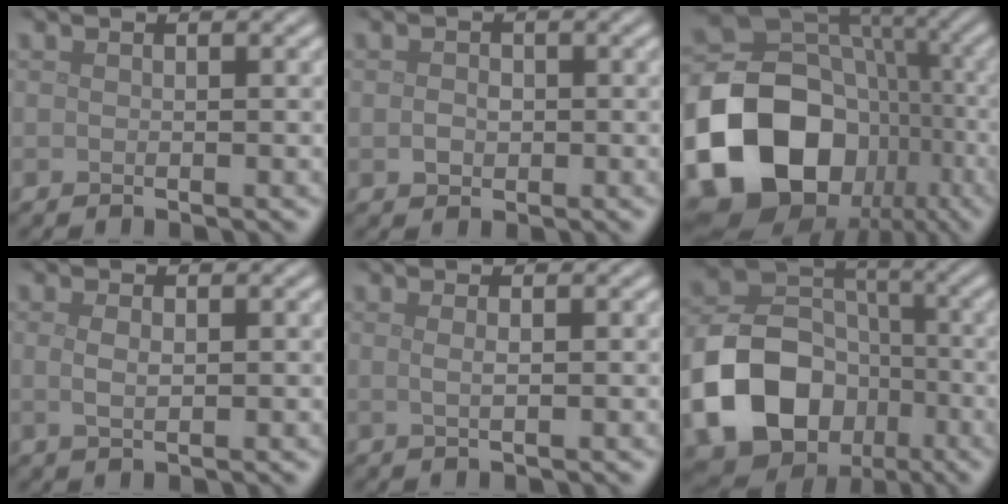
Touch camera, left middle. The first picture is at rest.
{"total": 1.5, "force": [-0.3, 1.2, 0.7], "torque": [-0.013, -0.003, -0.008]}
{"total": 19.9, "force": [-6.6, 16.0, 9.7], "torque": [-0.196, -0.025, -0.119]}
{"total": 1.4, "force": [0.1, 0.7, 1.2], "torque": [-0.030, -0.002, 0.003]}
{"total": 1.0, "force": [0.1, 0.3, 0.9], "torque": [-0.017, 0.002, -0.002]}
{"total": 16.5, "force": [-6.4, 13.3, 7.4], "torque": [-0.157, -0.053, -0.126]}